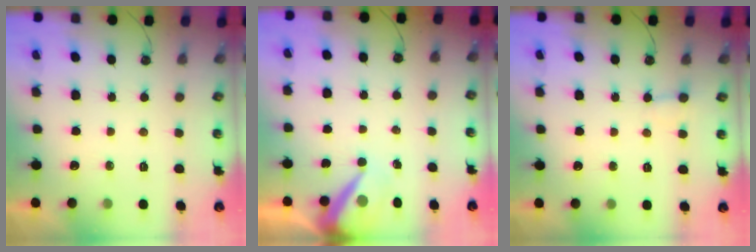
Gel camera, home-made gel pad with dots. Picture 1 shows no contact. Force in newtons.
{"total": 8.7, "press": 8.7, "slide": 0.7}
{"total": 2.0, "press": 2.0, "slide": 0.1}